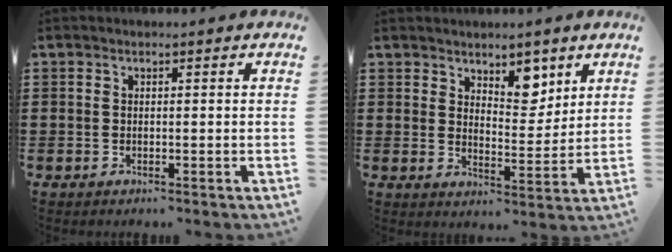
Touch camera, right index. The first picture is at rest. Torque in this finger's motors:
{"motor_torque": [0.08, 0.21, 0.12, 0.03]}